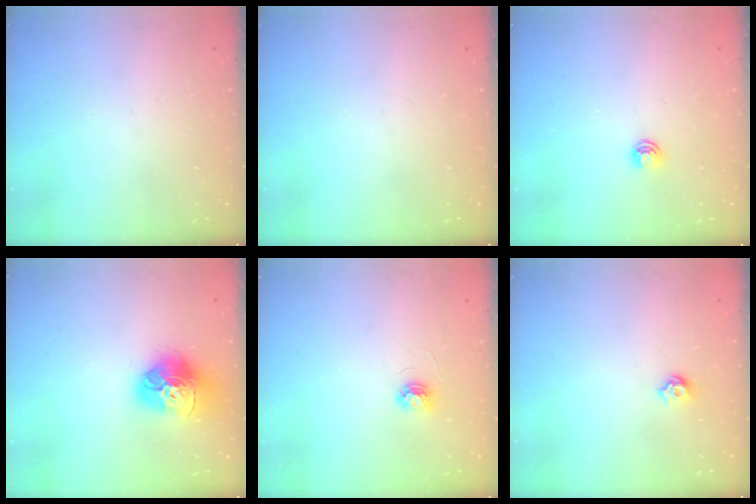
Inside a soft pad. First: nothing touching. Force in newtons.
{"total": 0.0}
{"total": 4.2, "press": 4.2, "slide": 0.6}
{"total": 16.6, "press": 16.6, "slide": 1.6}
{"total": 3.4, "press": 3.4, "slide": 0.3}
{"total": 5.9, "press": 5.8, "slide": 1.0}